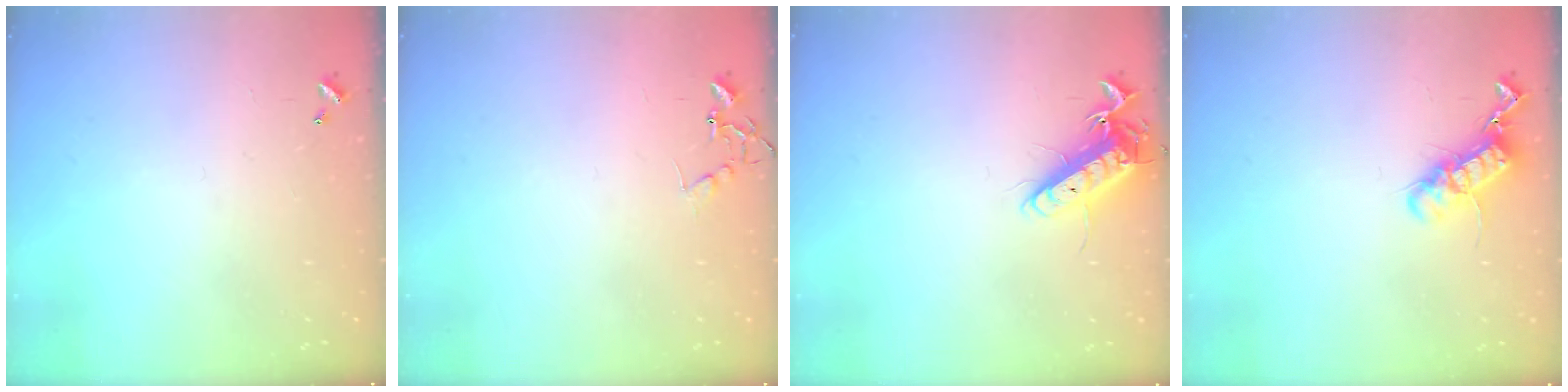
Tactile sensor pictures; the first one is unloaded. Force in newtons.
{"total": 6.9, "press": 6.9, "slide": 0.4}
{"total": 12.6, "press": 12.6, "slide": 1.4}
{"total": 13.8, "press": 13.8, "slide": 0.4}